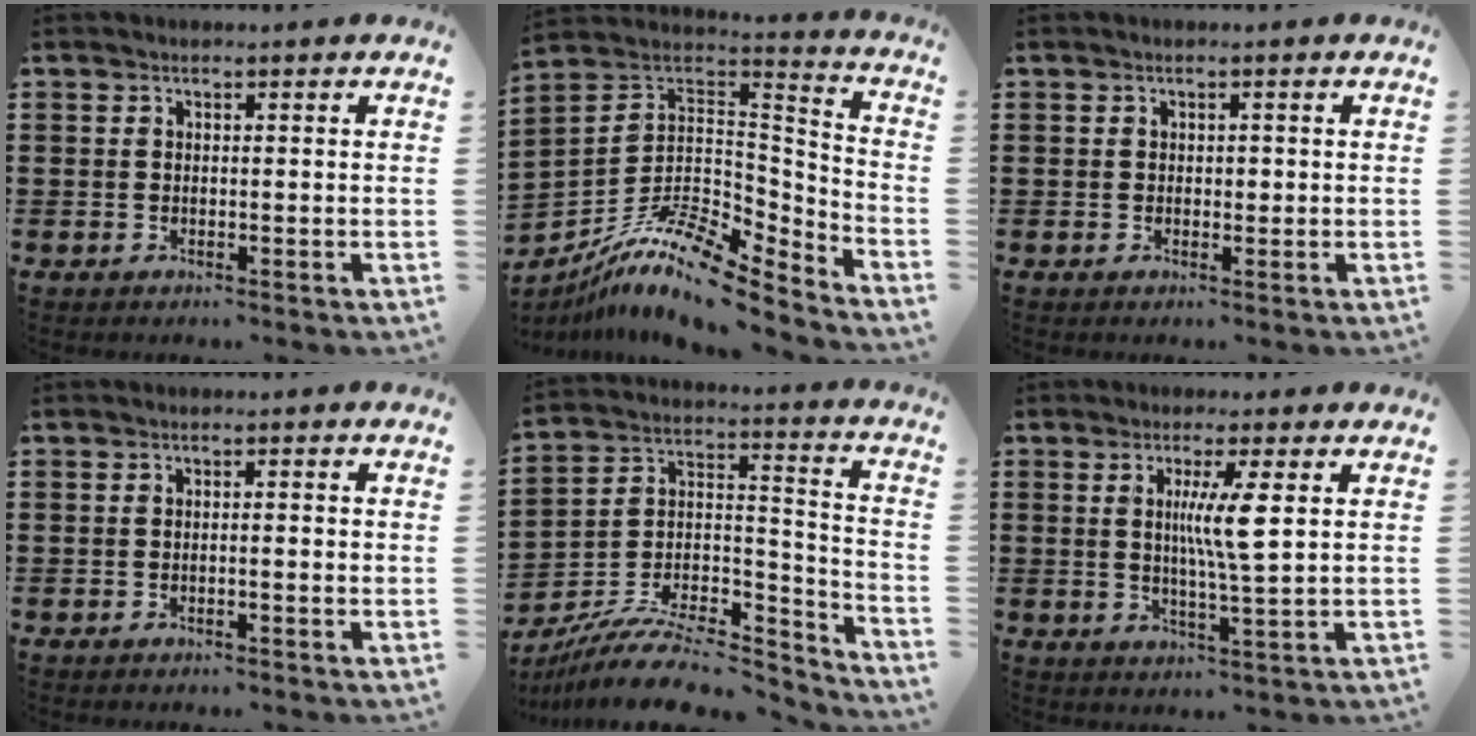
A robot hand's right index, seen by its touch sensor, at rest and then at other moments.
{"total": 12.5, "force": [-8.9, 3.4, 8.0], "torque": [-0.163, 0.007, -0.172]}
{"total": 0.8, "force": [0.1, 0.6, 0.5], "torque": [-0.011, 0.003, 0.002]}
{"total": 1.1, "force": [-0.3, 0.0, 1.0], "torque": [-0.016, -0.002, -0.006]}
{"total": 10.6, "force": [-9.0, 3.1, 4.7], "torque": [-0.082, 0.022, -0.174]}
{"total": 6.5, "force": [1.5, 0.0, 6.3], "torque": [-0.123, -0.006, 0.021]}